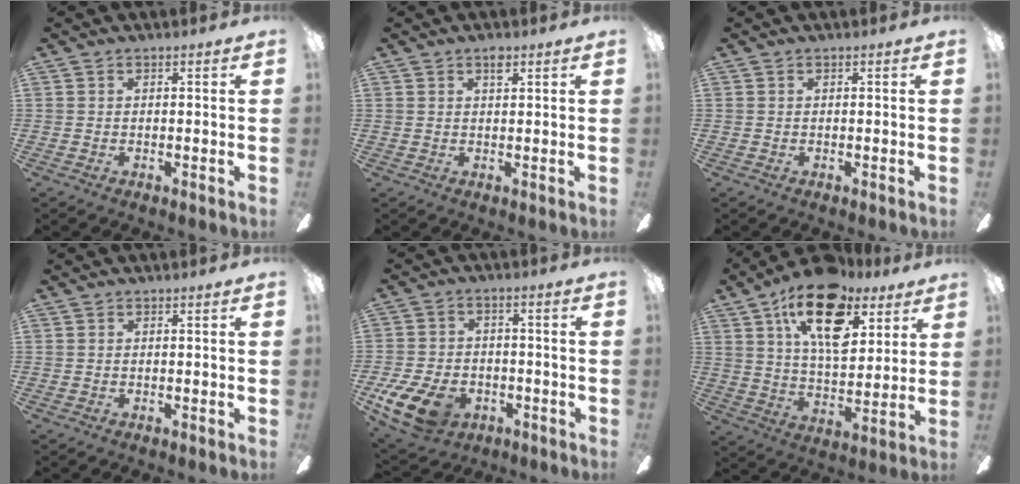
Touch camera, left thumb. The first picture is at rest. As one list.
[{"total": 2.1, "force": [1.4, 0.8, 1.3], "torque": [-0.014, -0.005, 0.022]}, {"total": 0.0}, {"total": 0.0}, {"total": 12.0, "force": [-6.2, 7.6, 6.9], "torque": [-0.153, 0.036, -0.111]}, {"total": 20.0, "force": [10.9, 10.2, 13.2], "torque": [-0.209, -0.044, 0.189]}]